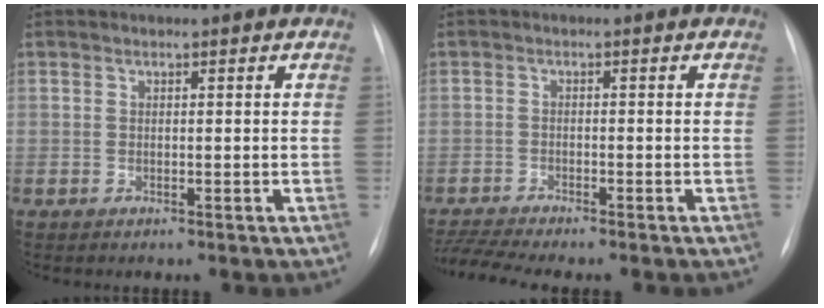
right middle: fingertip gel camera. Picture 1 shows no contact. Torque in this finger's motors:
{"motor_torque": [0.54, -0.58, 0.04, 0.02]}